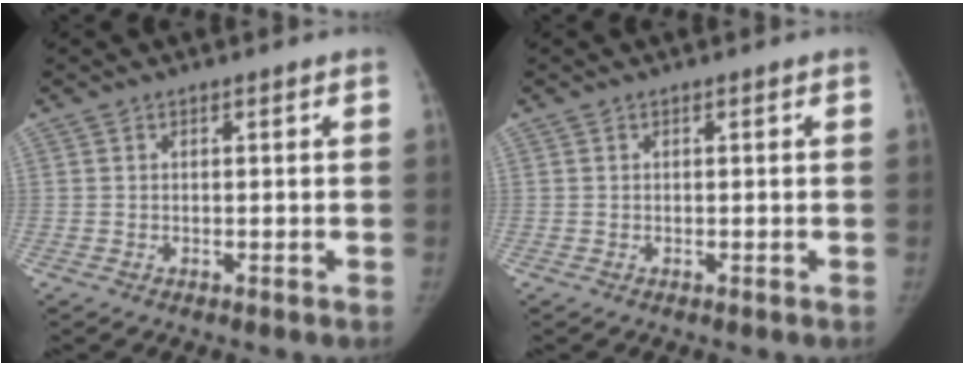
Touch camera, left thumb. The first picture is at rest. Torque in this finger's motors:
{"motor_torque": [0.04, 0.05, 0.23, -0.01, 0.03]}